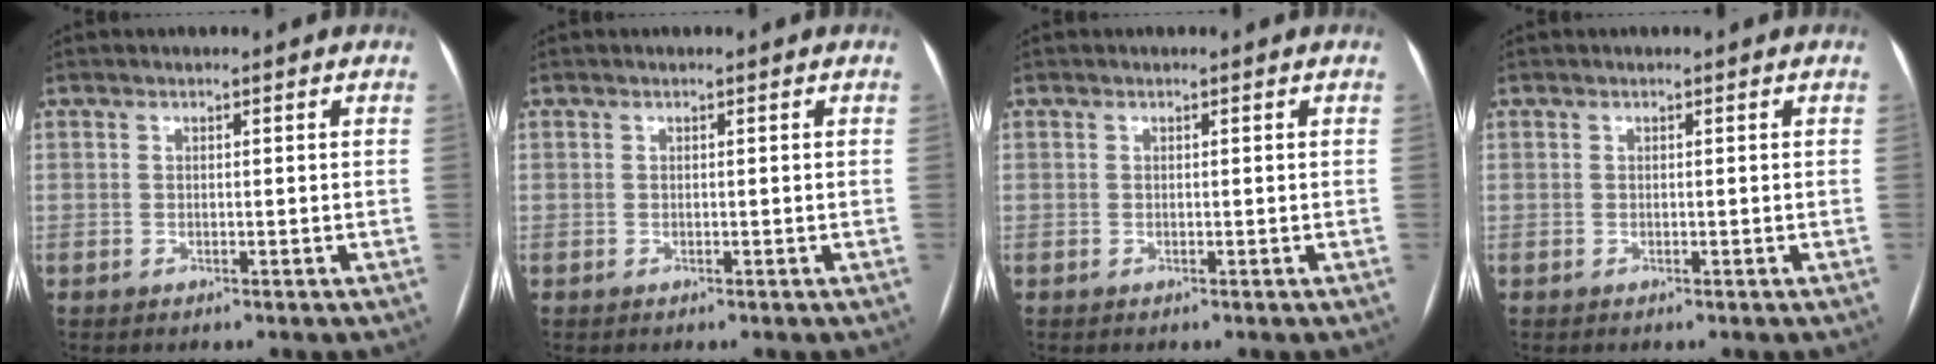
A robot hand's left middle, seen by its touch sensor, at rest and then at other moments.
{"total": 0.0}
{"total": 0.0}
{"total": 0.0}